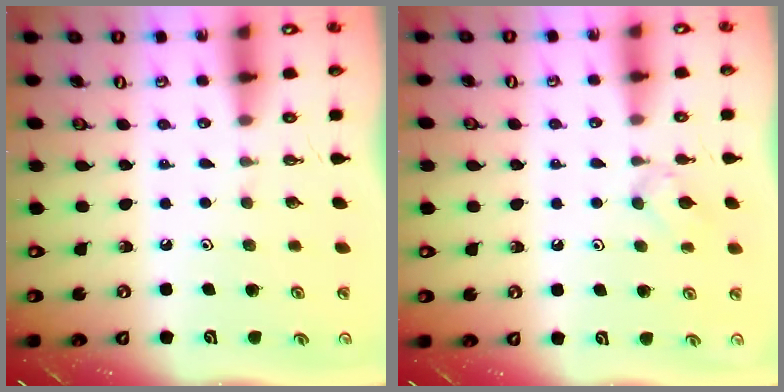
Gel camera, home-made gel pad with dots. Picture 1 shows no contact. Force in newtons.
{"total": 2.9, "press": 2.8, "slide": 0.6}